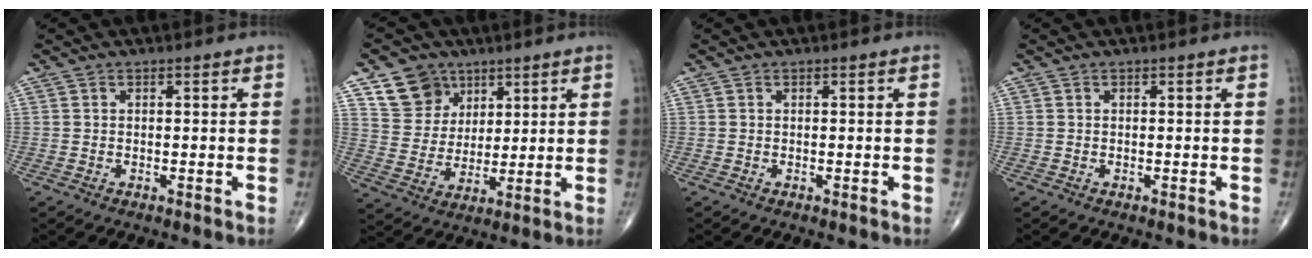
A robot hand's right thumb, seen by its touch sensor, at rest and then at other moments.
{"total": 9.7, "force": [5.7, 7.6, 2.2], "torque": [-0.007, -0.034, 0.112]}
{"total": 0.0}
{"total": 0.0}